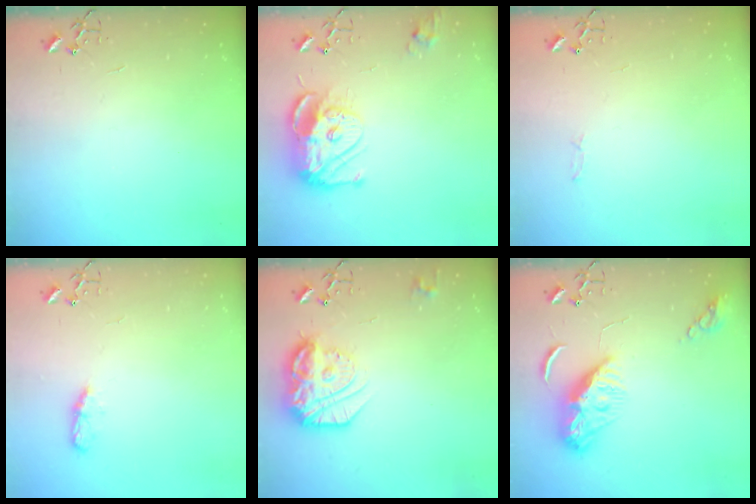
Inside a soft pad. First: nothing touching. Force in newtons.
{"total": 13.5, "press": 13.4, "slide": 1.2}
{"total": 2.8, "press": 2.8, "slide": 0.4}
{"total": 5.1, "press": 5.1, "slide": 0.5}
{"total": 19.0, "press": 19.0, "slide": 1.7}
{"total": 9.9, "press": 9.8, "slide": 1.1}